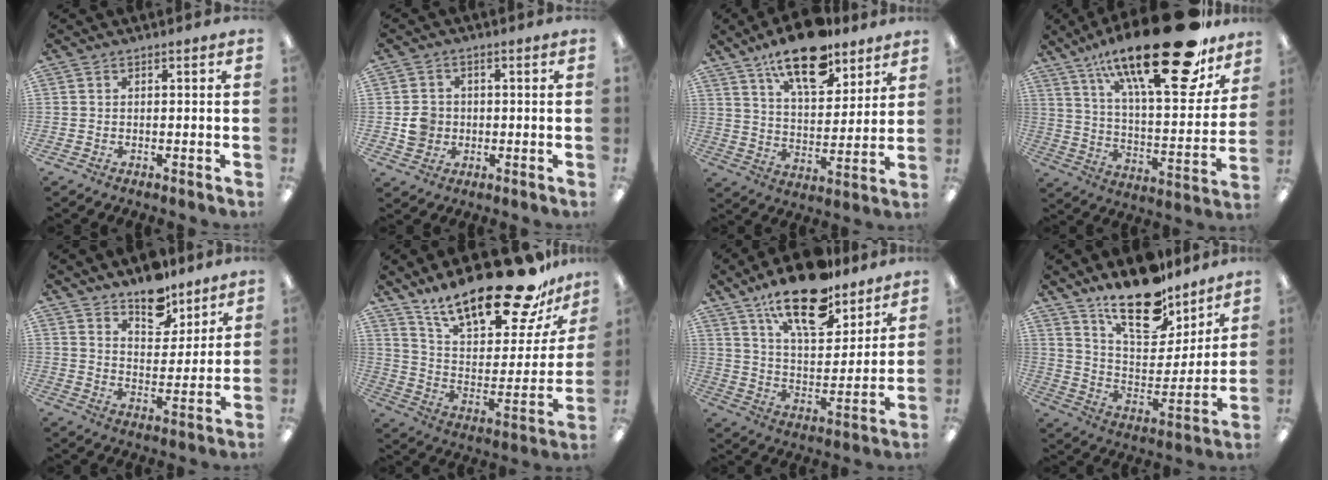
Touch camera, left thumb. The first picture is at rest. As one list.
[{"total": 5.0, "force": [-0.5, 4.7, 1.6], "torque": [-0.016, 0.005, -0.009]}, {"total": 16.8, "force": [12.2, 6.9, 9.1], "torque": [-0.146, -0.063, 0.211]}, {"total": 29.8, "force": [20.0, 8.8, 20.2], "torque": [-0.311, -0.127, 0.324]}, {"total": 10.1, "force": [8.5, 4.8, 2.8], "torque": [-0.021, -0.064, 0.153]}, {"total": 25.1, "force": [18.8, 7.8, 14.6], "torque": [-0.235, -0.122, 0.317]}, {"total": 19.4, "force": [14.2, 7.6, 10.7], "torque": [-0.181, -0.077, 0.243]}, {"total": 19.6, "force": [15.3, 8.0, 9.3], "torque": [-0.152, -0.103, 0.266]}]